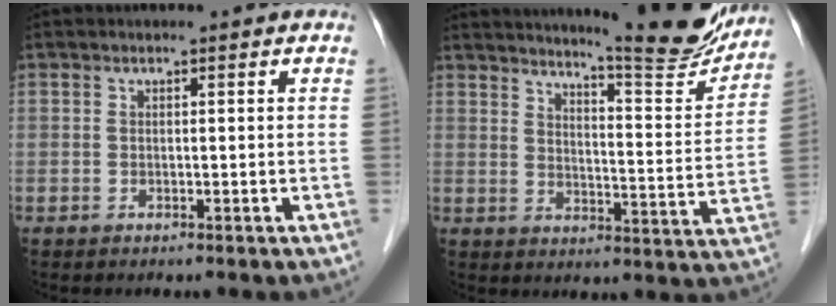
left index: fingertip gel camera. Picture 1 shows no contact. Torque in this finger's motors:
{"motor_torque": [0.75, -0.74, 0.42, 0.06]}